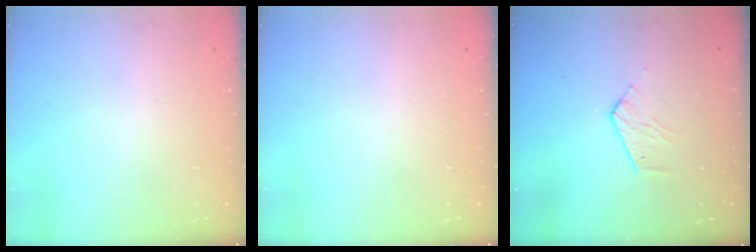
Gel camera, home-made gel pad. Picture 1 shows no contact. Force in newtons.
{"total": 0.0}
{"total": 3.7, "press": 3.7, "slide": 0.3}